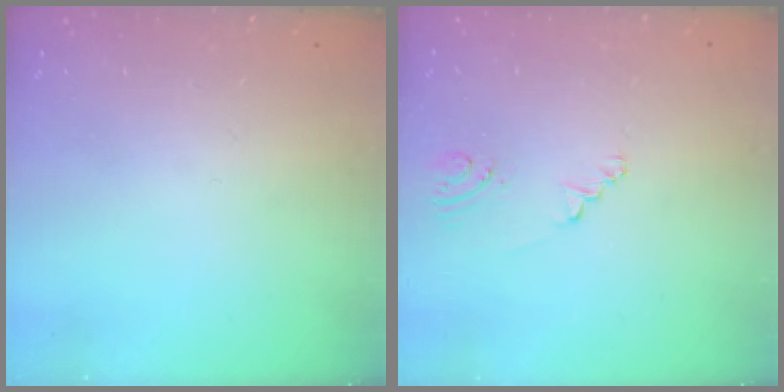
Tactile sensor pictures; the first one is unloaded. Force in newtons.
{"total": 2.0, "press": 1.6, "slide": 1.2}